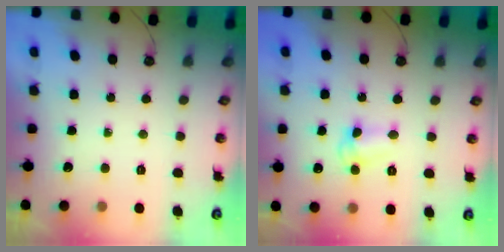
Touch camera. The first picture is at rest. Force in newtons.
{"total": 5.1, "press": 5.0, "slide": 0.3}